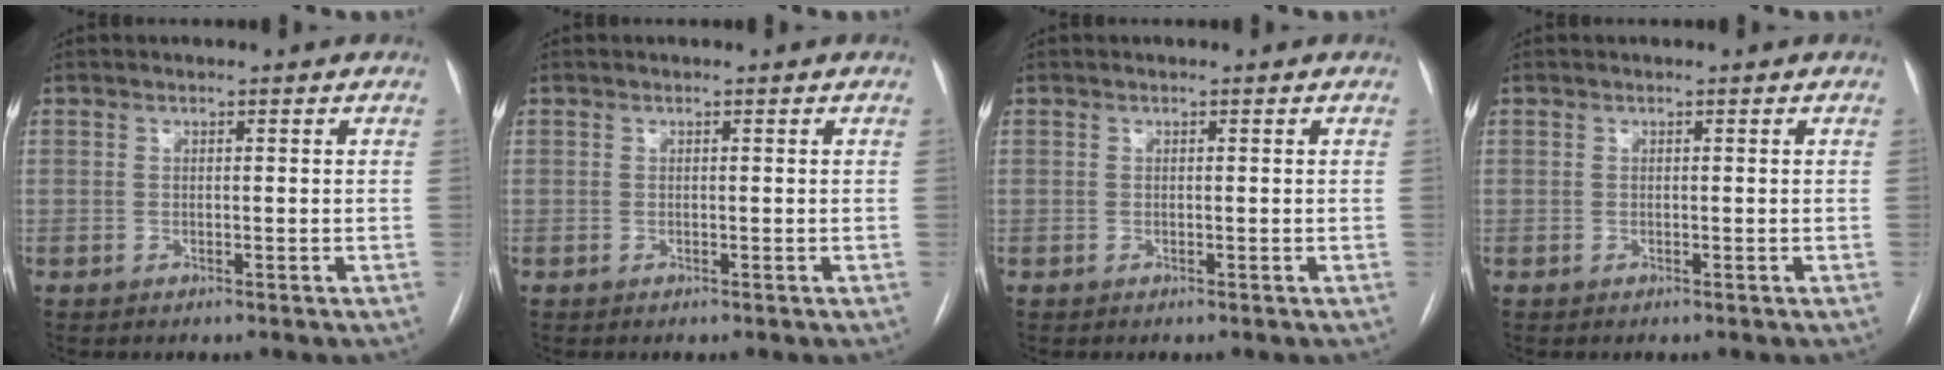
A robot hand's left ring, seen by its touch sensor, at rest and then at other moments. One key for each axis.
{"total": 0.0}
{"total": 0.0}
{"total": 0.0}